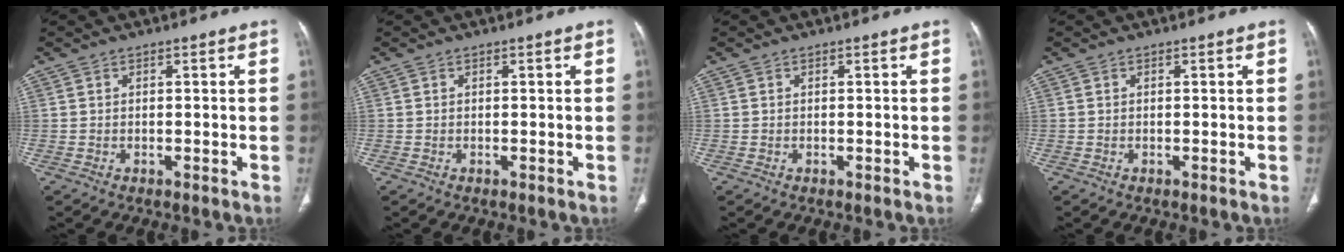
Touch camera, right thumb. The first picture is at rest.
{"total": 0.0}
{"total": 0.0}
{"total": 0.0}